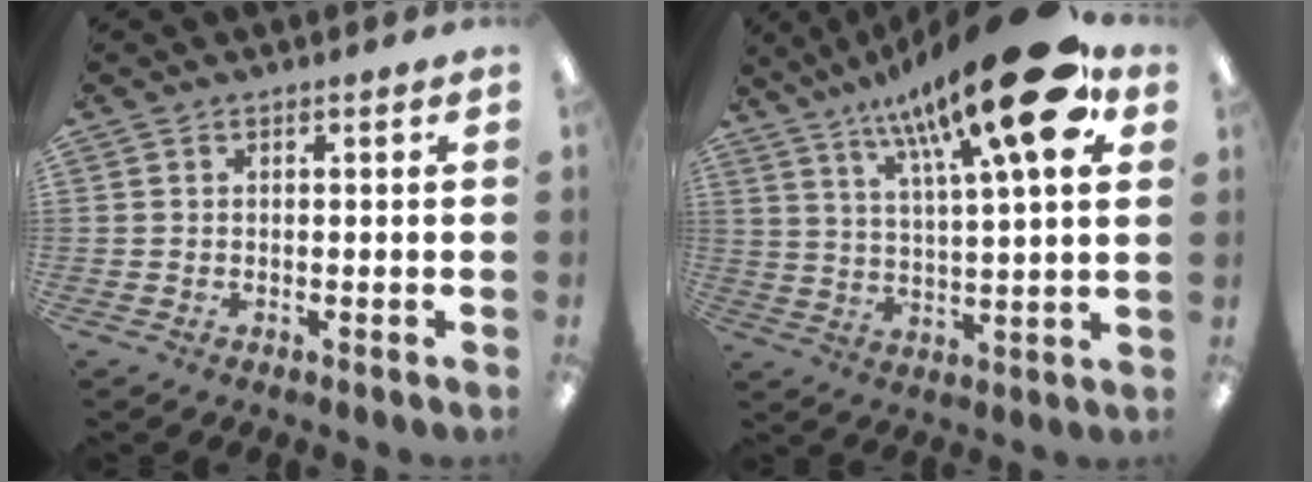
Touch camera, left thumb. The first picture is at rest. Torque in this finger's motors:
{"motor_torque": [0.59, 0.52, 2.08, -0.69, 0.49]}